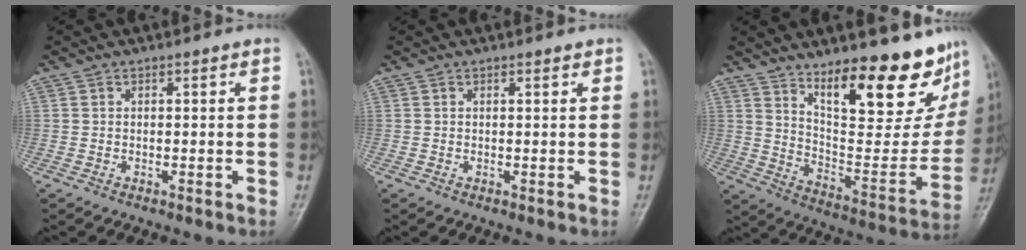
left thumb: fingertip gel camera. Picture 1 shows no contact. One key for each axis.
{"total": 0.8, "fx": 0.5, "fy": 0.3, "fz": 0.5, "tx": -0.007, "ty": -0.002, "tz": 0.006}
{"total": 24.1, "fx": 16.2, "fy": 8.4, "fz": 15.8, "tx": -0.170, "ty": -0.102, "tz": 0.252}